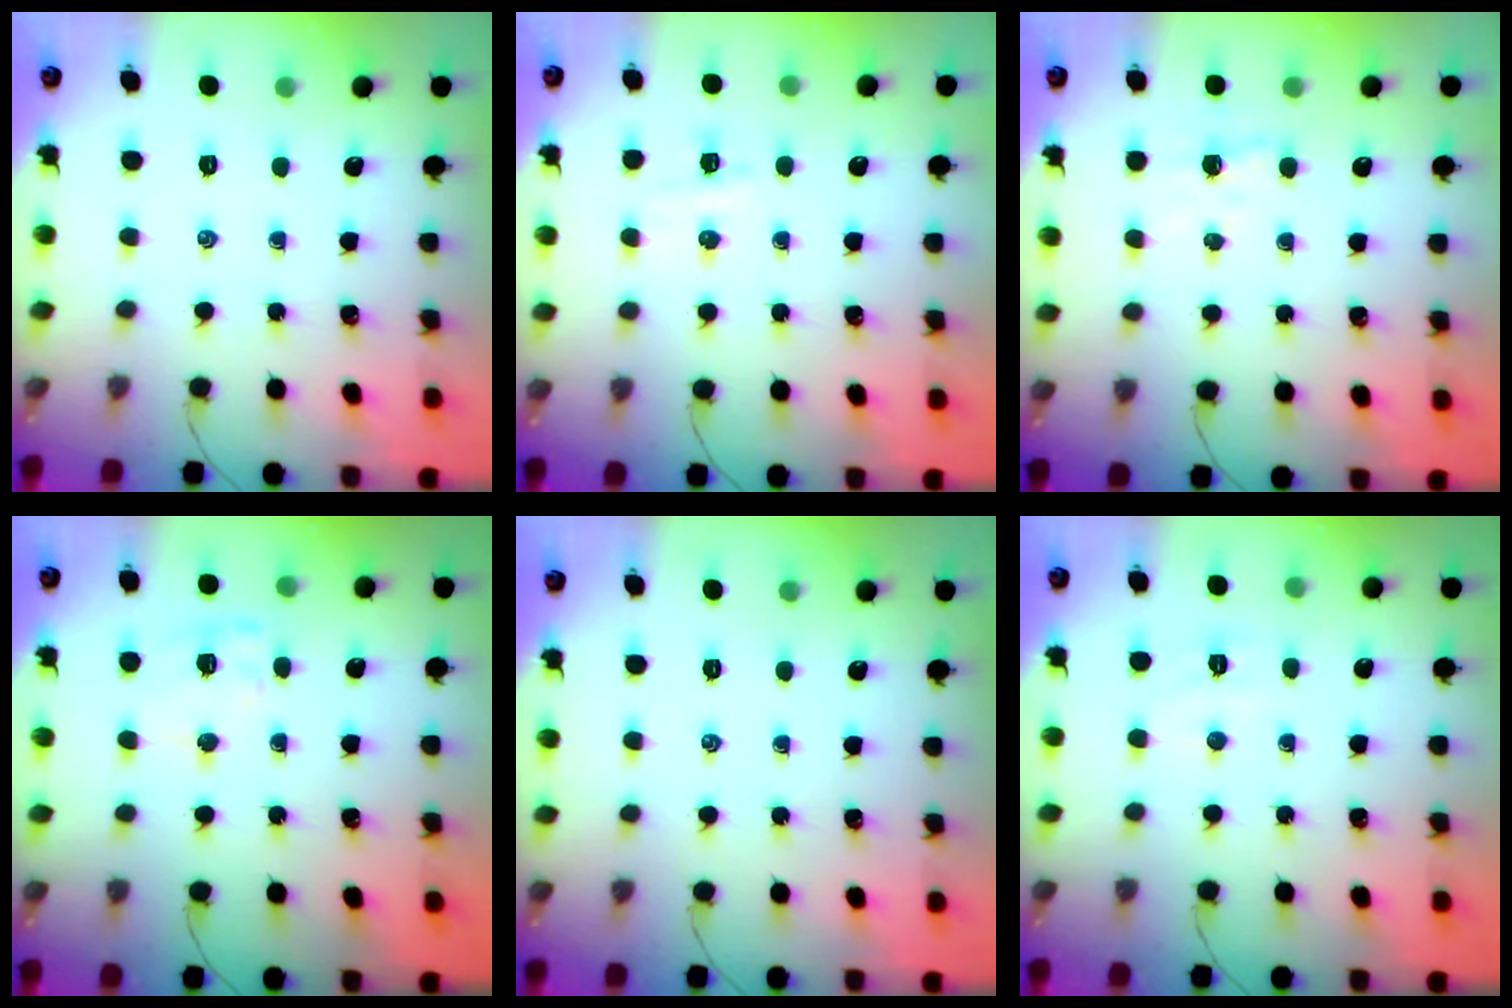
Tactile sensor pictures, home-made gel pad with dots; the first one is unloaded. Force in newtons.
{"total": 4.3, "press": 4.1, "slide": 1.1}
{"total": 3.6, "press": 3.4, "slide": 1.2}
{"total": 9.0, "press": 9.0, "slide": 1.2}
{"total": 0.0}
{"total": 5.3, "press": 5.1, "slide": 1.0}